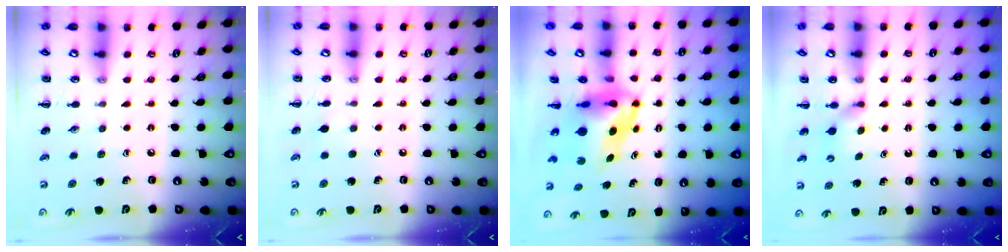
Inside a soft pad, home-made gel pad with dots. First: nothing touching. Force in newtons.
{"total": 2.7, "press": 2.5, "slide": 1.1}
{"total": 7.3, "press": 7.1, "slide": 1.9}
{"total": 2.9, "press": 2.8, "slide": 0.9}